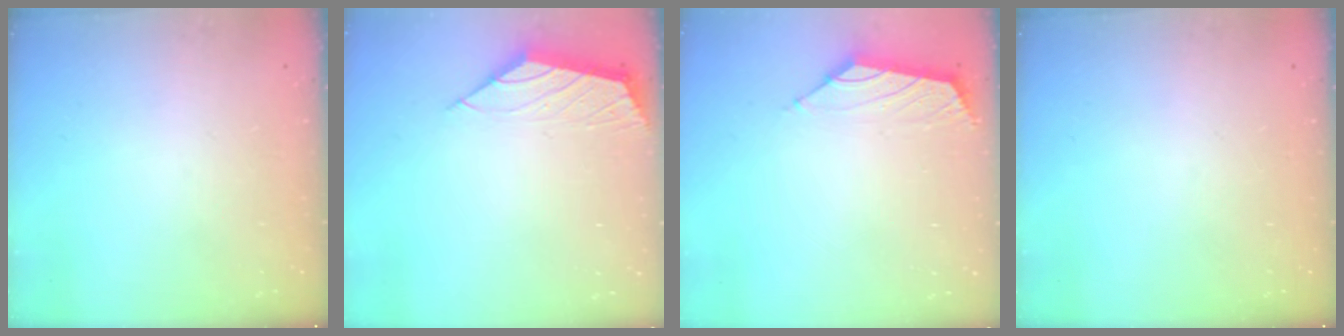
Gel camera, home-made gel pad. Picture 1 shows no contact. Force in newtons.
{"total": 2.1, "press": 2.0, "slide": 0.5}
{"total": 1.6, "press": 1.5, "slide": 0.7}
{"total": 0.0}